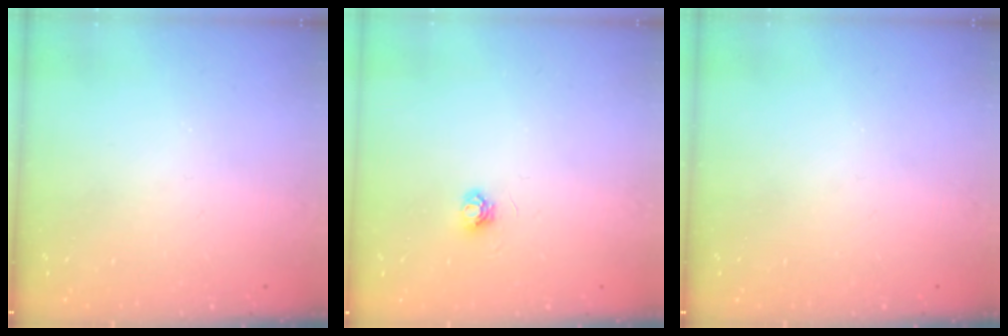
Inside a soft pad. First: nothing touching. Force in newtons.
{"total": 3.9, "press": 3.9, "slide": 0.4}
{"total": 0.0}